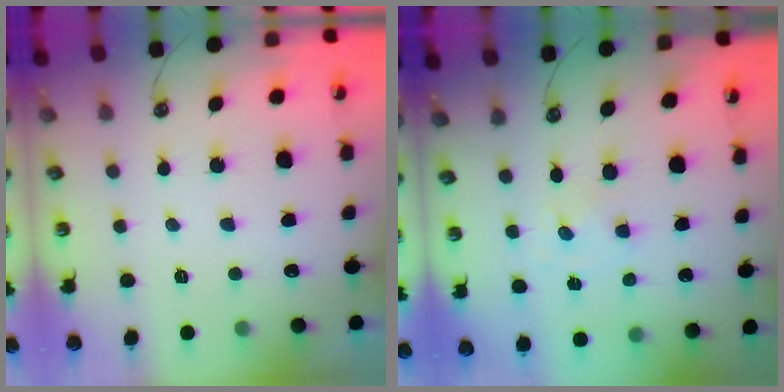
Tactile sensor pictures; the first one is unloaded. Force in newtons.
{"total": 0.0}